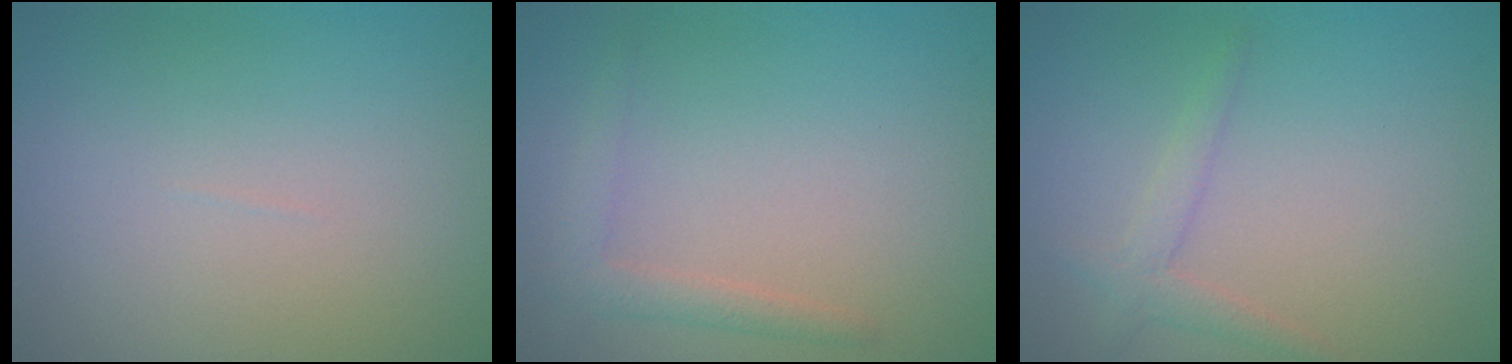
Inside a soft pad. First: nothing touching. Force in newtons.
{"total": 1.8, "press": 1.8, "slide": 0.2}
{"total": 1.8, "press": 1.8, "slide": 0.2}